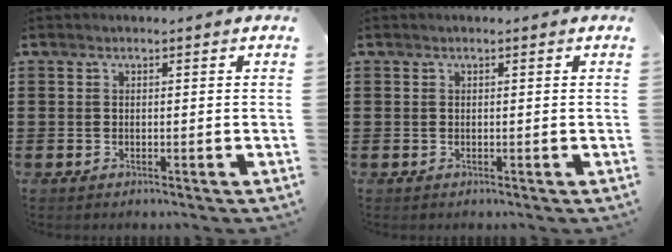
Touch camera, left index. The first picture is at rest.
{"total": 0.0}